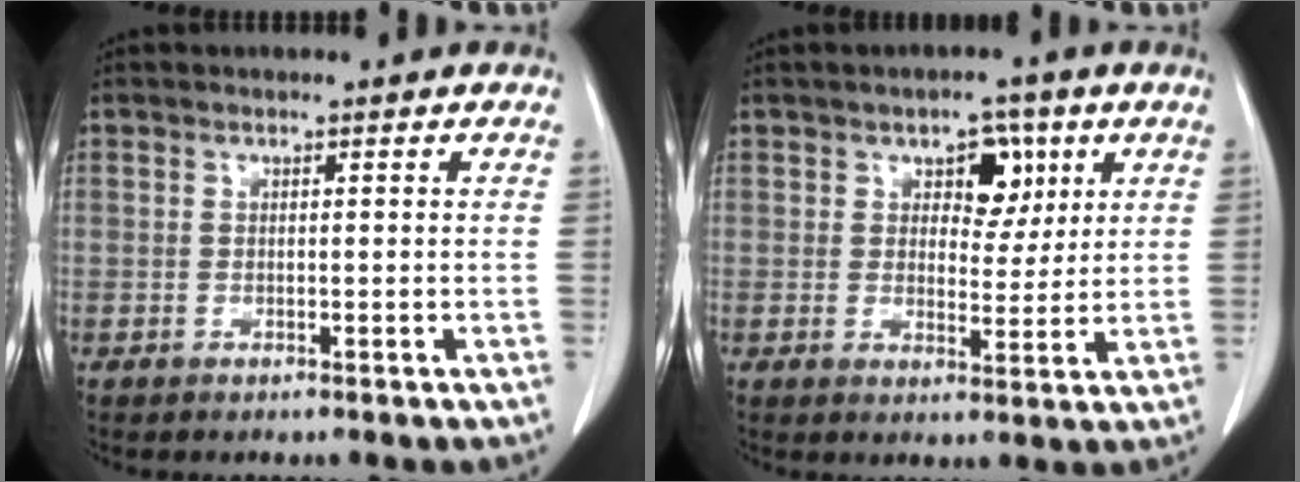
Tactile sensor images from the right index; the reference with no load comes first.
{"total": 5.7, "force": [2.5, 3.4, 3.8], "torque": [-0.044, 0.011, 0.036]}